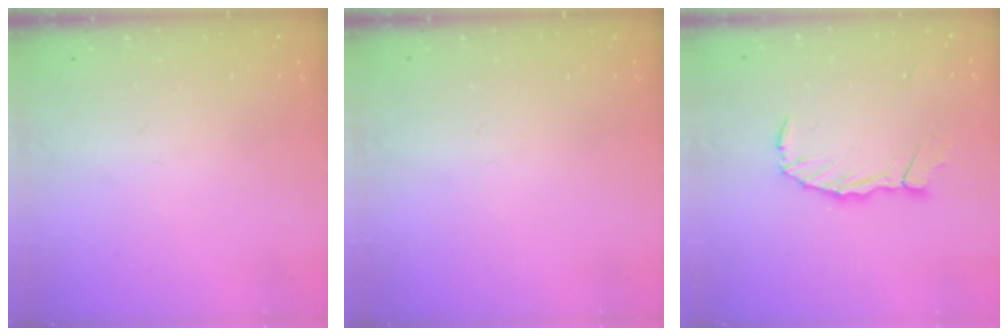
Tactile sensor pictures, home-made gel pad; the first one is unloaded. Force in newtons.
{"total": 0.0}
{"total": 8.4, "press": 8.3, "slide": 1.0}